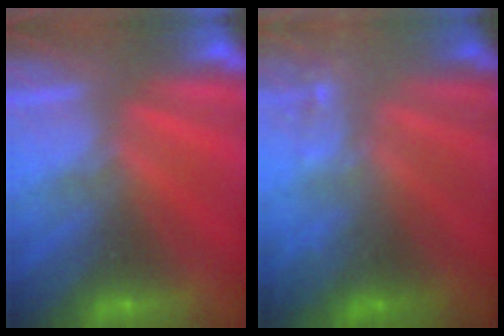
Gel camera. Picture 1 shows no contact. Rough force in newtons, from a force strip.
{"total": 2.2}